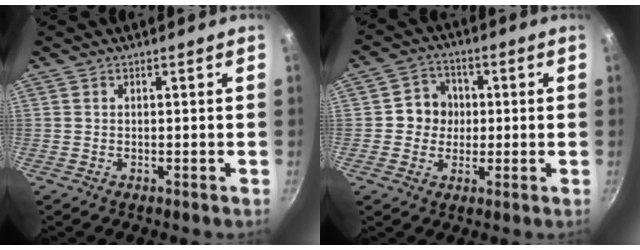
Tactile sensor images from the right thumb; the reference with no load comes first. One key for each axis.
{"total": 6.6, "fx": 0.3, "fy": 6.3, "fz": 2.2, "tx": 0.005, "ty": 0.009, "tz": -0.008}